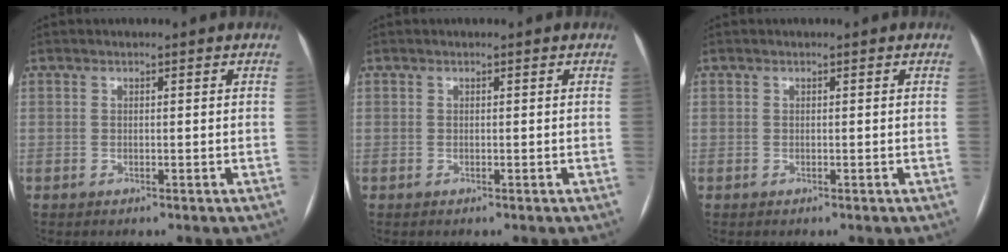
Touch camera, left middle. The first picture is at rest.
{"total": 0.0}
{"total": 0.0}